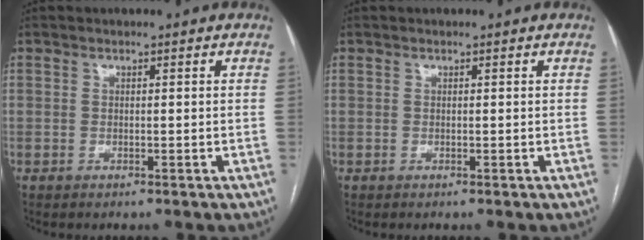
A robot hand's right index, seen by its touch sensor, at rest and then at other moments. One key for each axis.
{"total": 0.0}